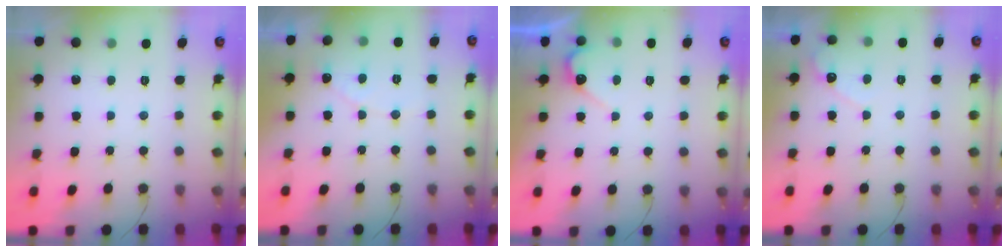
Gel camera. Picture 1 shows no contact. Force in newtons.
{"total": 4.5, "press": 4.5, "slide": 0.2}
{"total": 4.4, "press": 4.4, "slide": 0.4}
{"total": 3.6, "press": 3.6, "slide": 0.1}